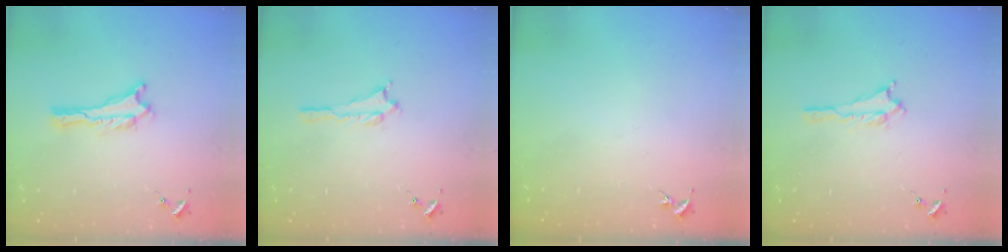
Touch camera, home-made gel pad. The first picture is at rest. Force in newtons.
{"total": 0.6, "press": 0.6, "slide": 0.2}
{"total": 0.0}
{"total": 1.4, "press": 1.4, "slide": 0.2}